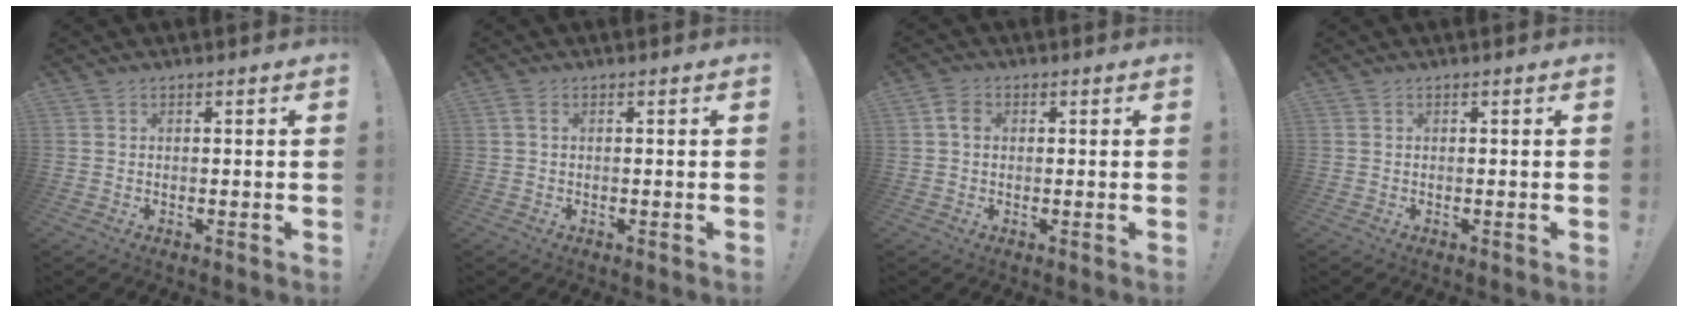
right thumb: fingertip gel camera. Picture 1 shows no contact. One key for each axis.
{"total": 1.2, "fx": 0.2, "fy": 0.3, "fz": 1.2, "tx": -0.023, "ty": 0.002, "tz": 0.004}
{"total": 3.5, "fx": 0.5, "fy": 2.6, "fz": 2.3, "tx": -0.037, "ty": 0.006, "tz": 0.010}
{"total": 0.0}